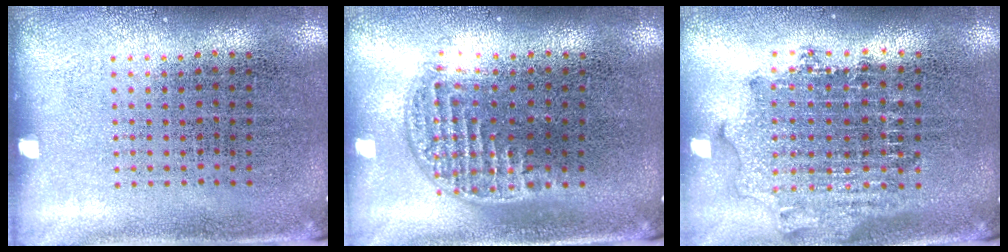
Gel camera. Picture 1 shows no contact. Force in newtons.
{"total": 1.2, "press": 1.0, "slide": 0.6}
{"total": 1.8, "press": 1.4, "slide": 1.1}